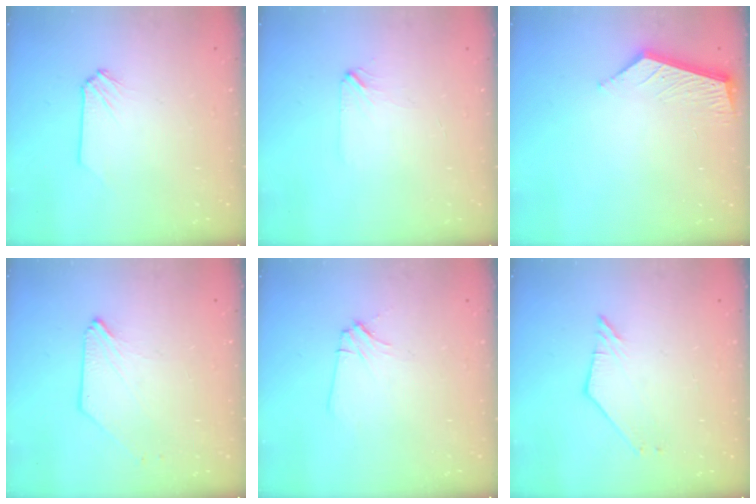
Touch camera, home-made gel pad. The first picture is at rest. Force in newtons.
{"total": 1.9, "press": 1.8, "slide": 0.3}
{"total": 6.5, "press": 6.5, "slide": 0.6}
{"total": 1.7, "press": 1.6, "slide": 0.3}
{"total": 3.6, "press": 3.5, "slide": 0.5}
{"total": 2.2, "press": 2.2, "slide": 0.4}